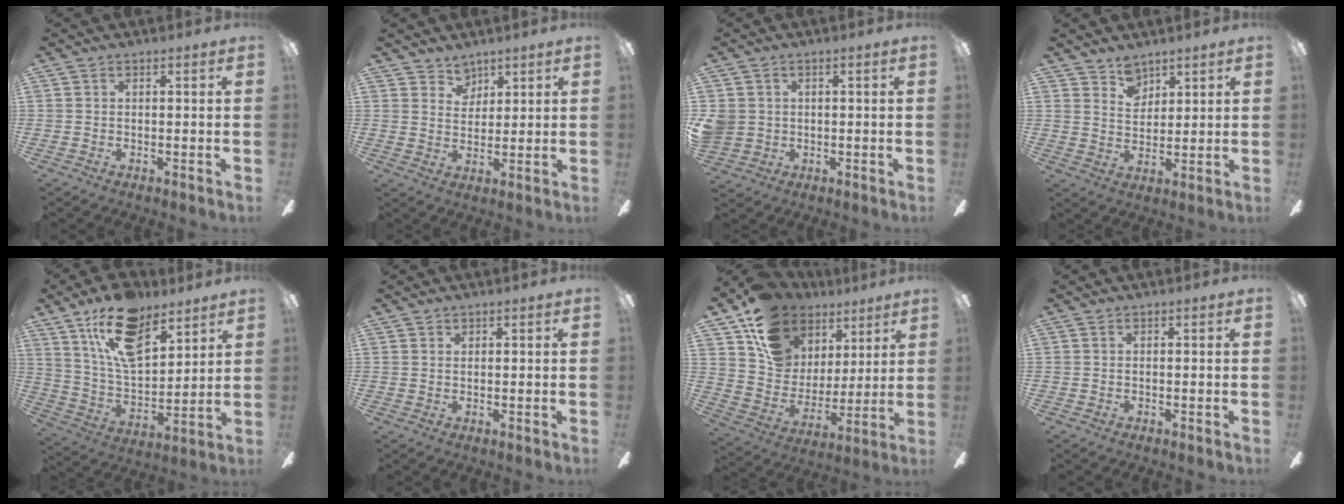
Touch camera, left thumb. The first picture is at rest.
{"total": 4.8, "force": [3.9, 2.8, 0.0], "torque": [0.000, -0.018, 0.070]}
{"total": 4.3, "force": [0.5, 4.1, 1.0], "torque": [-0.042, 0.006, 0.011]}
{"total": 5.9, "force": [4.7, 3.3, 0.9], "torque": [-0.010, -0.022, 0.087]}
{"total": 18.3, "force": [11.8, 8.9, 10.6], "torque": [-0.183, -0.048, 0.212]}
{"total": 0.7, "force": [0.6, 0.3, 0.0], "torque": [-0.002, 0.000, 0.012]}
{"total": 16.4, "force": [10.4, 11.4, 5.5], "torque": [-0.113, -0.060, 0.198]}
{"total": 0.0}